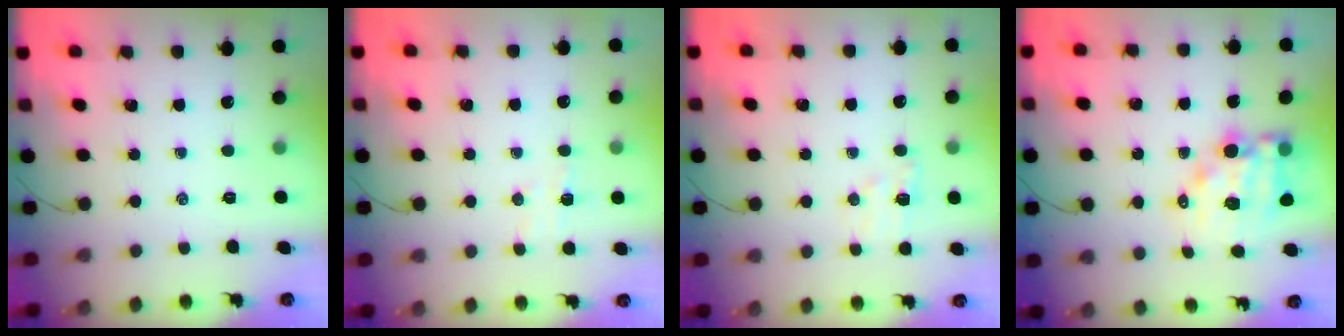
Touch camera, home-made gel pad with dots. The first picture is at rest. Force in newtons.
{"total": 5.7, "press": 5.7, "slide": 0.9}
{"total": 6.5, "press": 6.4, "slide": 1.1}
{"total": 10.8, "press": 10.3, "slide": 3.0}